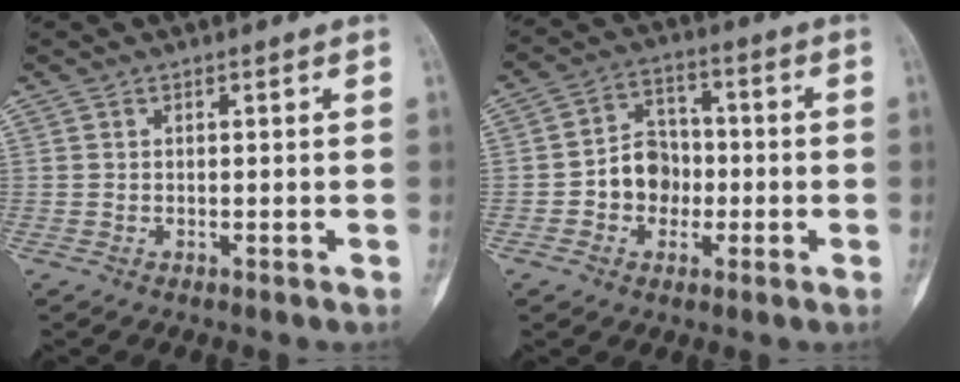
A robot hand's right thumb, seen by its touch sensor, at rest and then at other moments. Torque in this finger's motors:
{"motor_torque": [0.05, 0.05, 0.32, -0.31, -0.05]}